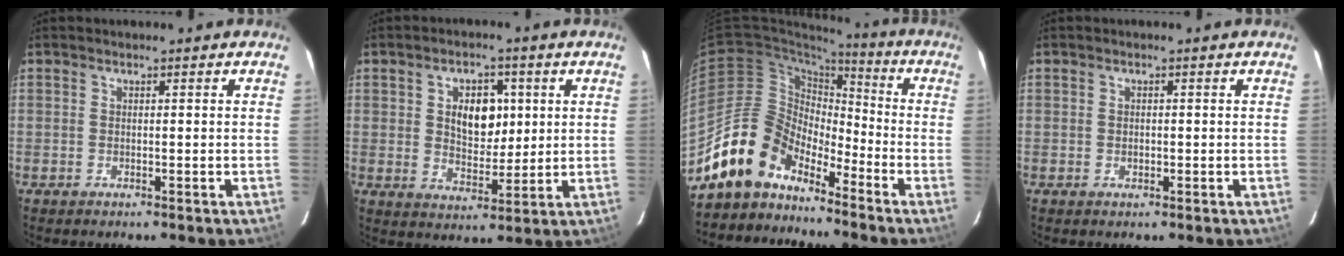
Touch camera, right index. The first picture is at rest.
{"total": 8.4, "force": [2.1, 5.4, 6.0], "torque": [-0.099, 0.010, 0.041]}
{"total": 13.3, "force": [-10.8, 6.8, 3.9], "torque": [-0.077, 0.027, -0.199]}
{"total": 0.8, "force": [-0.1, 0.7, 0.3], "torque": [-0.001, 0.001, -0.001]}